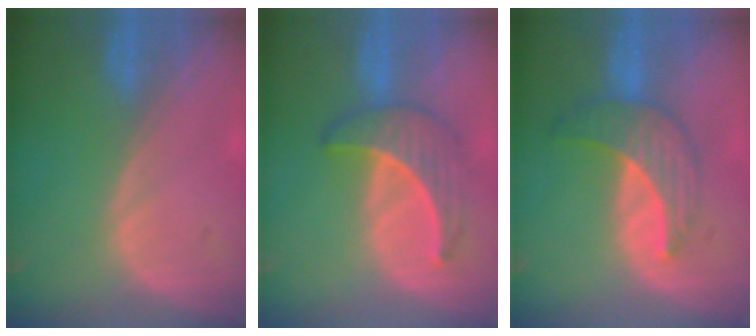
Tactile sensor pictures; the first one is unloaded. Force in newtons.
{"total": 6.7, "press": 6.1, "slide": 2.7}
{"total": 7.3, "press": 6.6, "slide": 3.2}